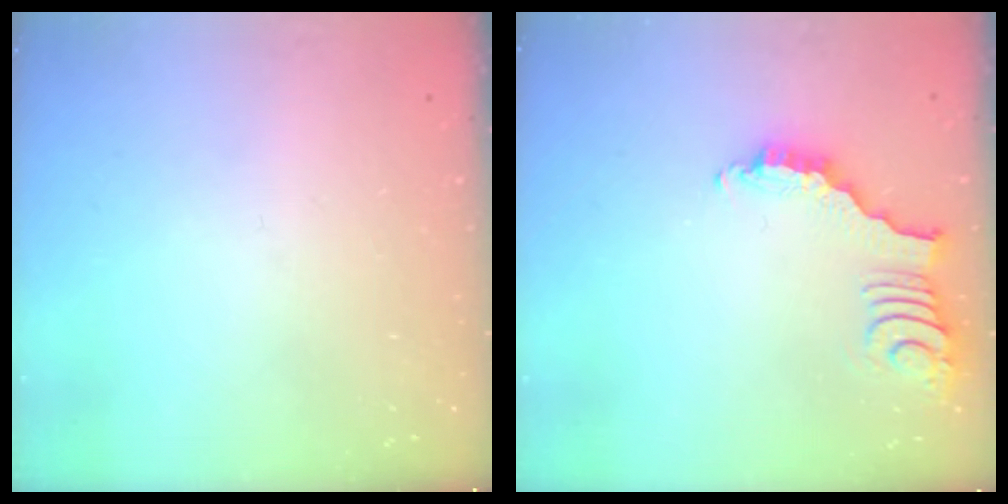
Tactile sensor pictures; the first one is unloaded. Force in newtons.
{"total": 3.1, "press": 3.1, "slide": 0.4}